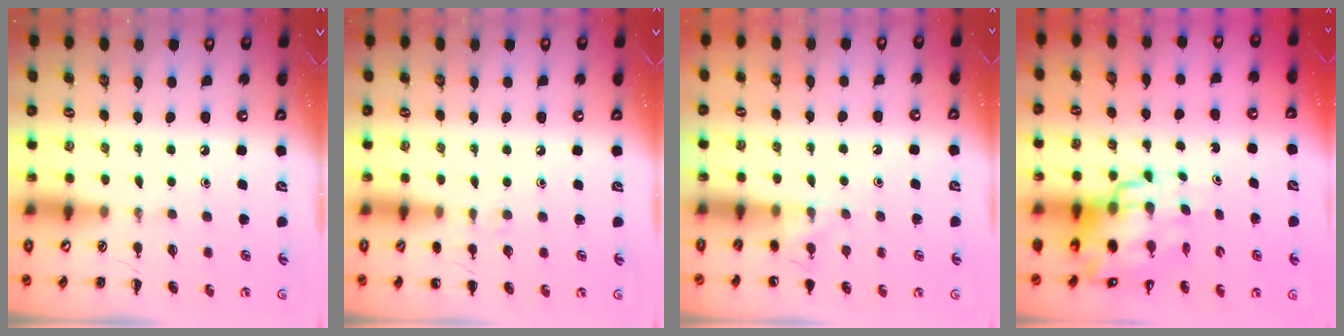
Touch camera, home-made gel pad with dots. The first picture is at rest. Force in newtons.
{"total": 4.3, "press": 4.1, "slide": 1.3}
{"total": 5.8, "press": 5.5, "slide": 1.7}
{"total": 13.2, "press": 12.7, "slide": 3.7}